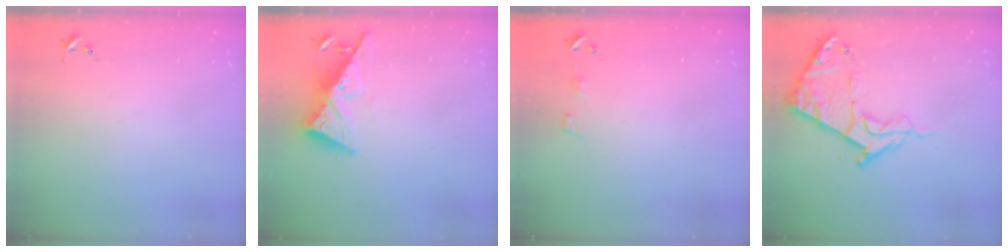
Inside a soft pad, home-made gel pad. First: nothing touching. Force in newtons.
{"total": 9.6, "press": 9.6, "slide": 0.2}
{"total": 3.5, "press": 3.5, "slide": 0.4}
{"total": 13.2, "press": 13.1, "slide": 1.4}